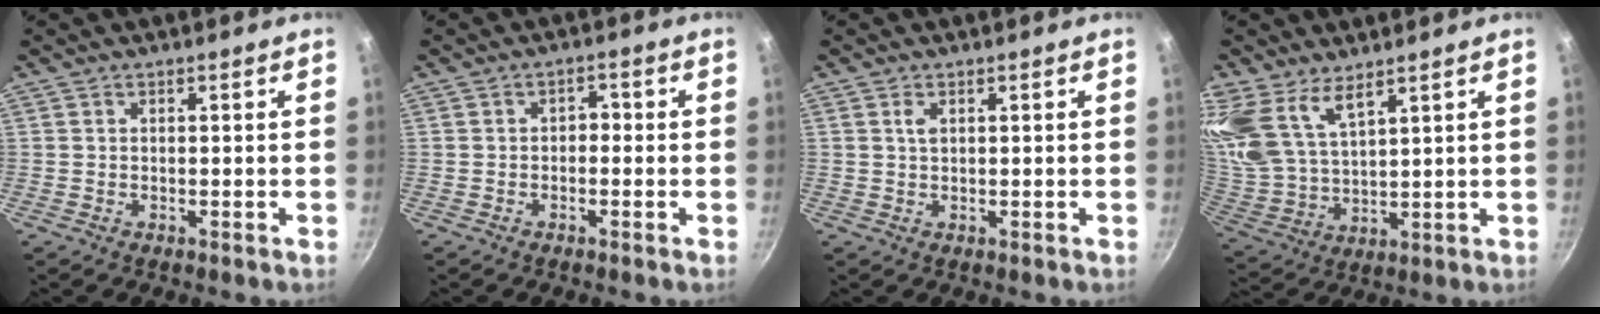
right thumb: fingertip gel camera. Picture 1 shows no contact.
{"total": 2.2, "force": [-0.5, 1.6, 1.5], "torque": [-0.002, 0.012, -0.015]}
{"total": 1.3, "force": [0.4, 0.8, 1.0], "torque": [-0.018, 0.003, 0.009]}
{"total": 15.9, "force": [8.8, 8.0, 10.5], "torque": [-0.239, -0.020, 0.192]}